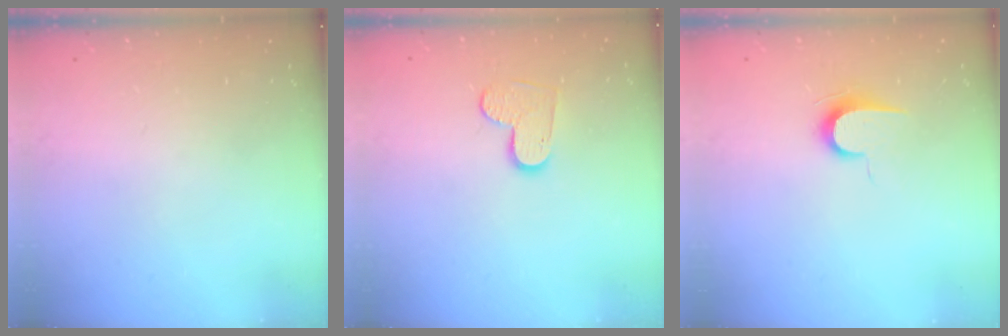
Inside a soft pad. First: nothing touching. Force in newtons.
{"total": 7.5, "press": 7.5, "slide": 0.5}
{"total": 6.4, "press": 6.3, "slide": 0.7}